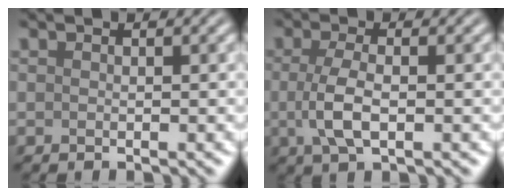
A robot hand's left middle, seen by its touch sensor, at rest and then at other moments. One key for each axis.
{"total": 3.5, "fx": -0.3, "fy": 1.4, "fz": 3.2, "tx": -0.074, "ty": -0.003, "tz": -0.008}